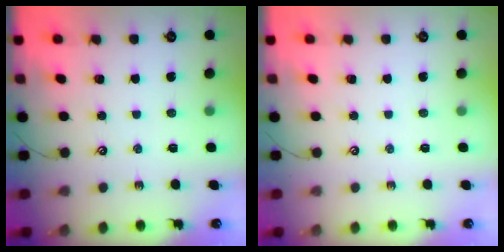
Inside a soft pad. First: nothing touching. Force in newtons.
{"total": 0.0}